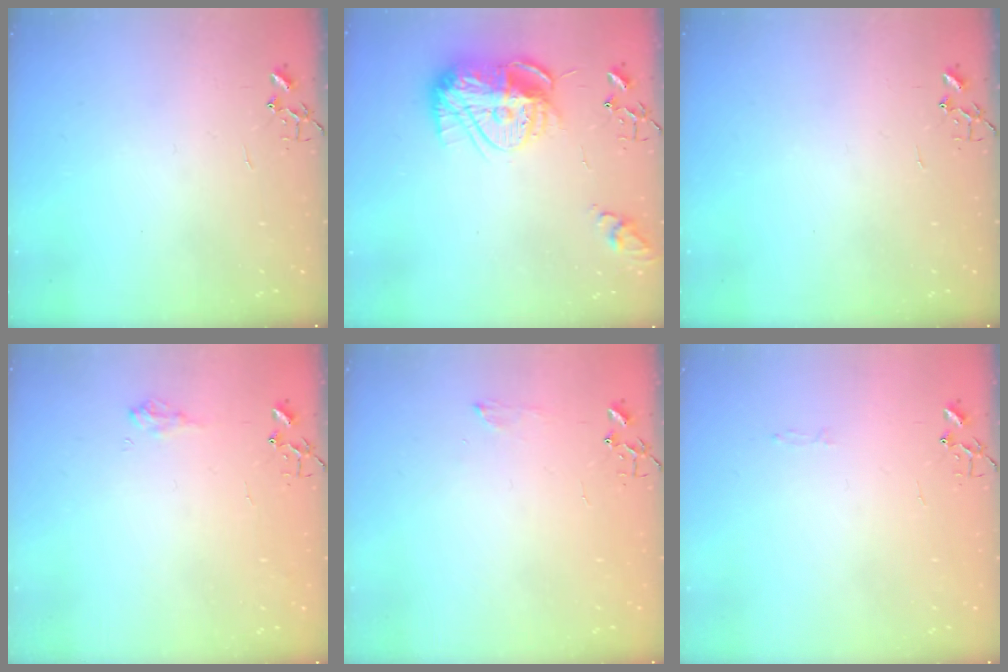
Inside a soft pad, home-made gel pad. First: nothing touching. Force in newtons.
{"total": 15.5, "press": 15.4, "slide": 1.4}
{"total": 0.0}
{"total": 7.4, "press": 7.4, "slide": 0.9}
{"total": 5.6, "press": 5.6, "slide": 0.7}
{"total": 2.6, "press": 2.6, "slide": 0.3}